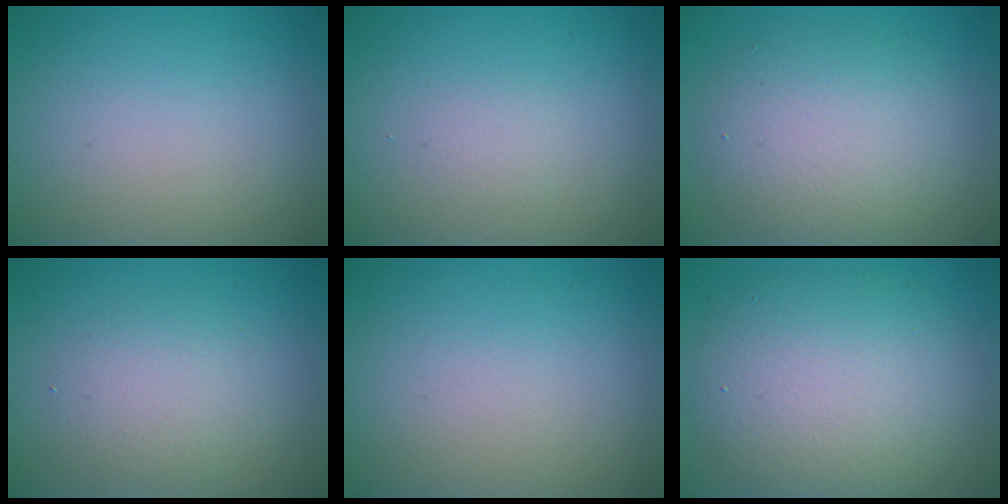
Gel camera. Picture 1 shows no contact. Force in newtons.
{"total": 0.9, "press": 0.9, "slide": 0.1}
{"total": 6.1, "press": 6.1, "slide": 0.4}
{"total": 2.7, "press": 2.7, "slide": 0.2}
{"total": 0.0}
{"total": 8.3, "press": 8.3, "slide": 0.3}